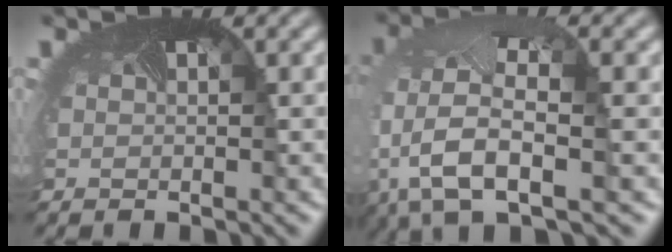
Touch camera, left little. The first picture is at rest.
{"total": 7.6, "force": [-2.0, 3.8, 6.3], "torque": [-0.153, -0.018, -0.040]}